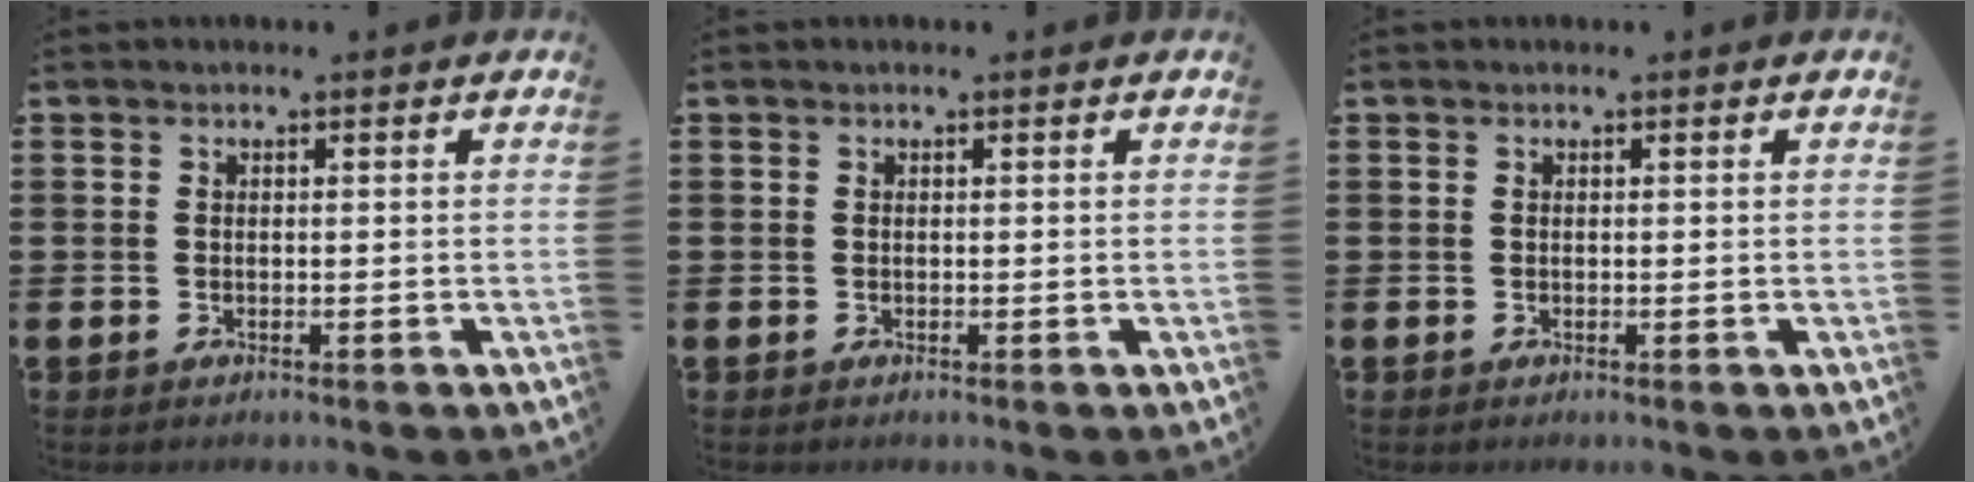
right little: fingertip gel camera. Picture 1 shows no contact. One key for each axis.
{"total": 0.0}
{"total": 0.0}